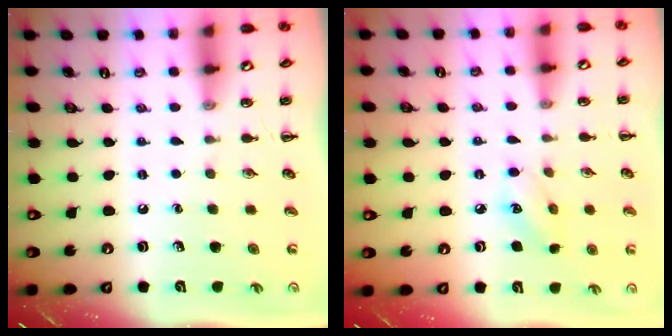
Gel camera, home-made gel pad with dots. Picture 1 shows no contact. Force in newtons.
{"total": 5.5, "press": 5.4, "slide": 1.2}